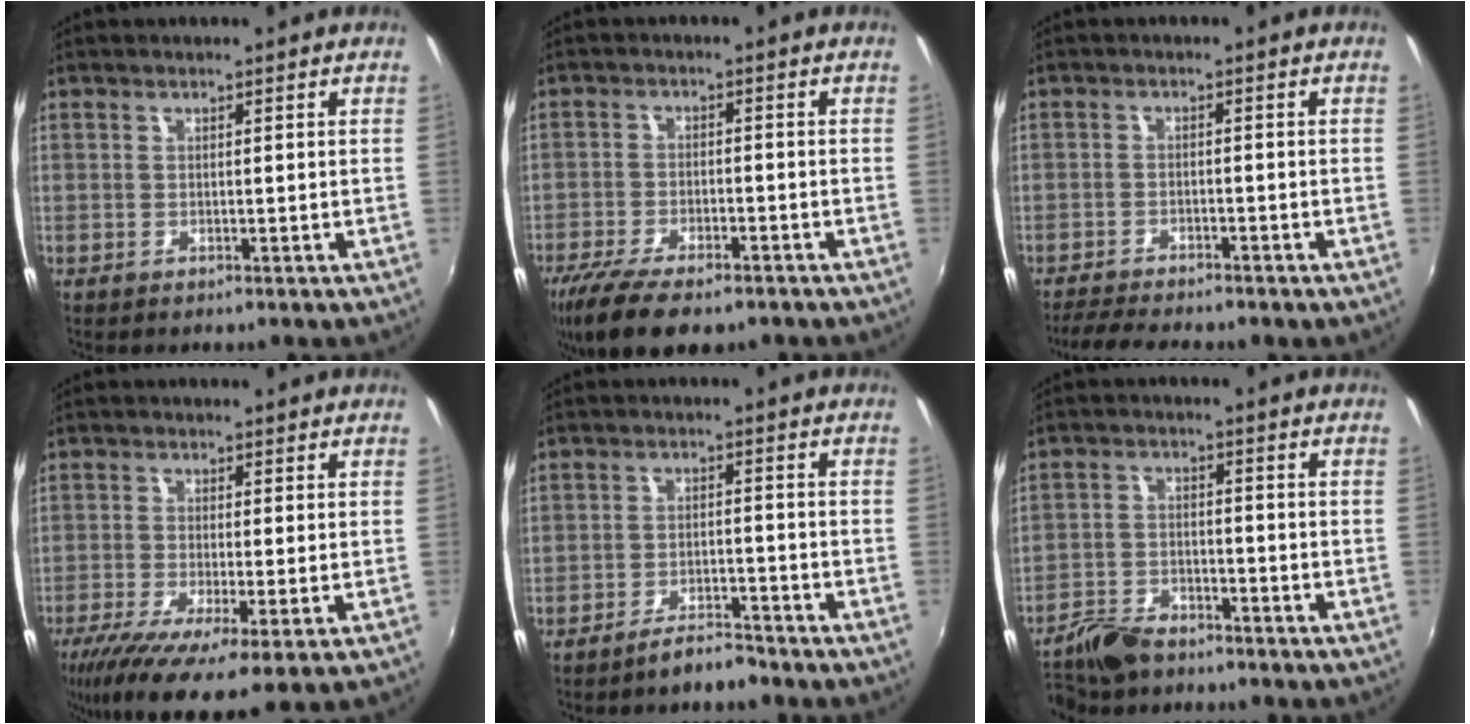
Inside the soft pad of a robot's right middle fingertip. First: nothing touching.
{"total": 13.5, "force": [-9.8, 4.7, 8.0], "torque": [-0.180, -0.042, -0.164]}
{"total": 7.3, "force": [-6.5, 1.1, 3.1], "torque": [-0.080, -0.018, -0.104]}
{"total": 10.8, "force": [-5.4, 2.1, 9.2], "torque": [-0.189, -0.043, -0.092]}
{"total": 4.3, "force": [-3.9, 0.9, 1.5], "torque": [-0.041, 0.005, -0.058]}
{"total": 7.1, "force": [-5.9, 3.1, 2.4], "torque": [-0.069, 0.005, -0.107]}